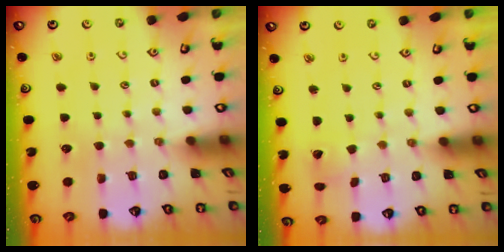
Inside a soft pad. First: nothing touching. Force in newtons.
{"total": 2.1, "press": 2.1, "slide": 0.3}